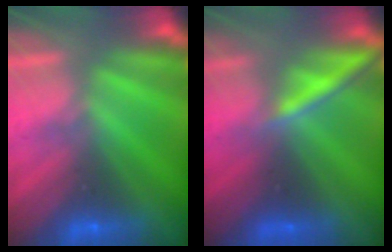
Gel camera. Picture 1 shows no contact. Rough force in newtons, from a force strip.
{"total": 2.2}